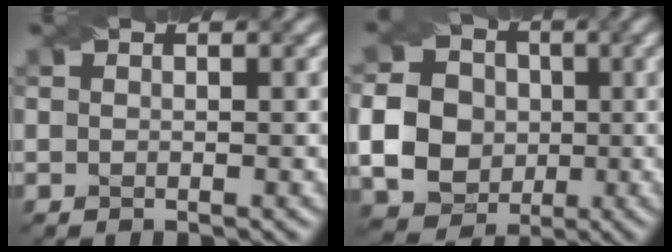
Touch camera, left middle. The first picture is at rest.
{"total": 13.8, "force": [-1.0, 13.0, 4.5], "torque": [-0.129, -0.007, -0.039]}